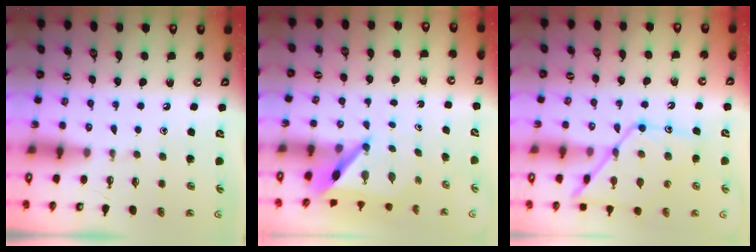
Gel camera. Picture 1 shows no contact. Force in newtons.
{"total": 5.1, "press": 5.1, "slide": 0.5}
{"total": 15.2, "press": 15.1, "slide": 1.3}